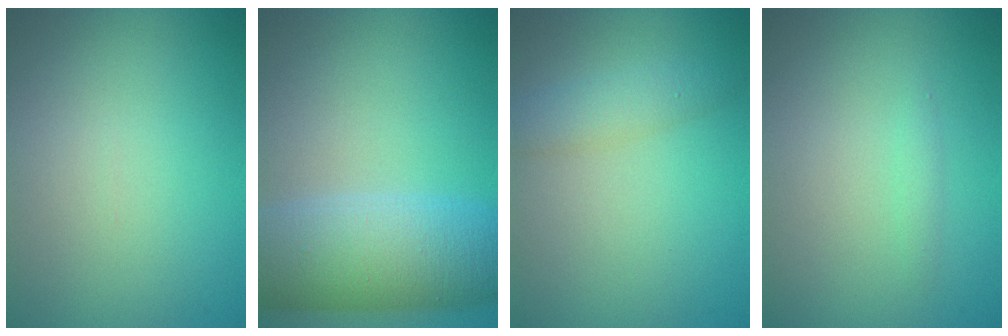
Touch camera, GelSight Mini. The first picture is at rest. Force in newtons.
{"total": 9.2, "press": 9.2, "slide": 0.3}
{"total": 2.5, "press": 2.5, "slide": 0.0}
{"total": 0.7, "press": 0.7, "slide": 0.0}